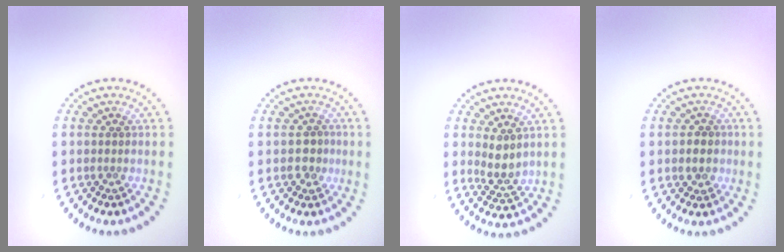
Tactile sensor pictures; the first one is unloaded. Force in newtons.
{"total": 1.7, "press": 1.6, "slide": 0.5}
{"total": 2.4, "press": 2.0, "slide": 1.3}
{"total": 1.5, "press": 1.4, "slide": 0.5}